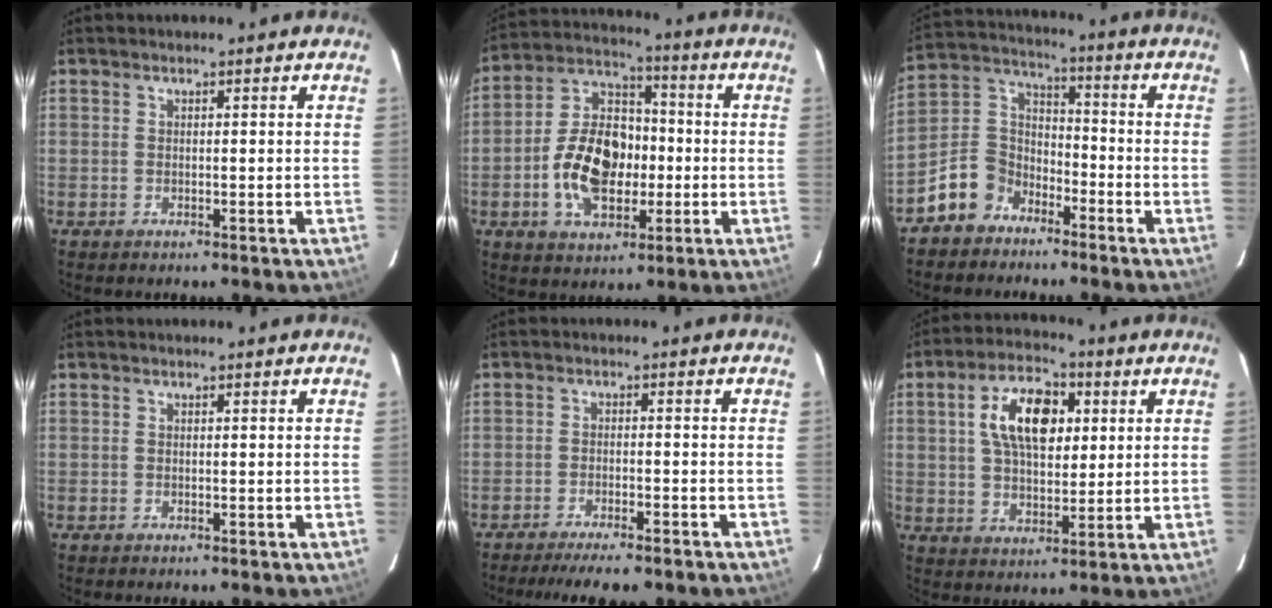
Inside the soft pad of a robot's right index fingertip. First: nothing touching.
{"total": 14.9, "force": [-3.1, 9.6, 10.9], "torque": [-0.217, 0.022, -0.048]}
{"total": 9.4, "force": [-6.2, 6.6, 2.4], "torque": [-0.066, 0.042, -0.121]}
{"total": 0.0}
{"total": 9.7, "force": [-8.1, 1.7, 5.0], "torque": [-0.110, -0.023, -0.123]}
{"total": 12.4, "force": [3.4, 6.7, 9.8], "torque": [-0.171, 0.026, 0.058]}